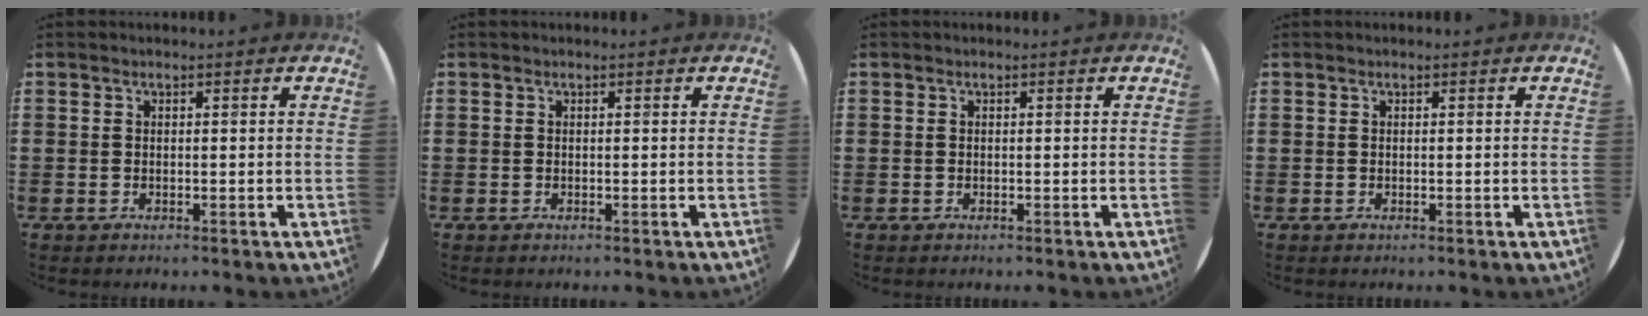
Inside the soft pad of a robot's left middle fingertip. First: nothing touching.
{"total": 0.0}
{"total": 0.0}
{"total": 0.0}